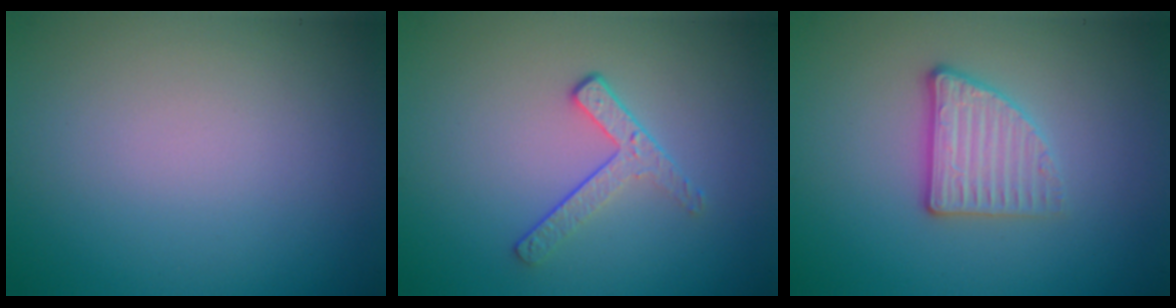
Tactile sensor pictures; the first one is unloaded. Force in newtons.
{"total": 2.0, "press": 1.4, "slide": 1.5}
{"total": 3.3, "press": 2.8, "slide": 1.8}